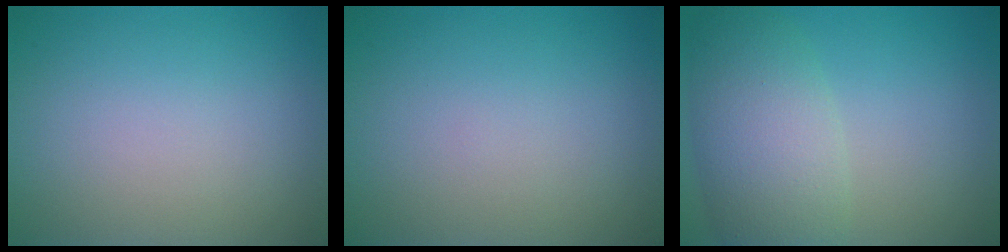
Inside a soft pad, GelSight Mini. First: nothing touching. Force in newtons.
{"total": 0.0}
{"total": 6.4, "press": 6.4, "slide": 0.3}